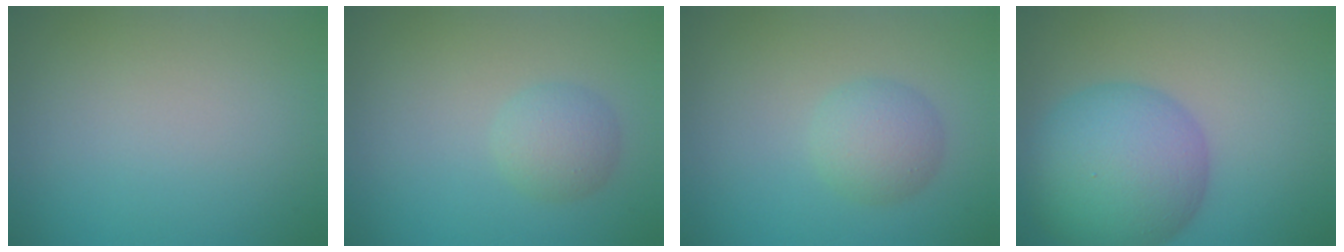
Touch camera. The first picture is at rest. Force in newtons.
{"total": 2.5, "press": 2.5, "slide": 0.1}
{"total": 3.0, "press": 3.0, "slide": 0.0}
{"total": 10.0, "press": 10.0, "slide": 0.4}